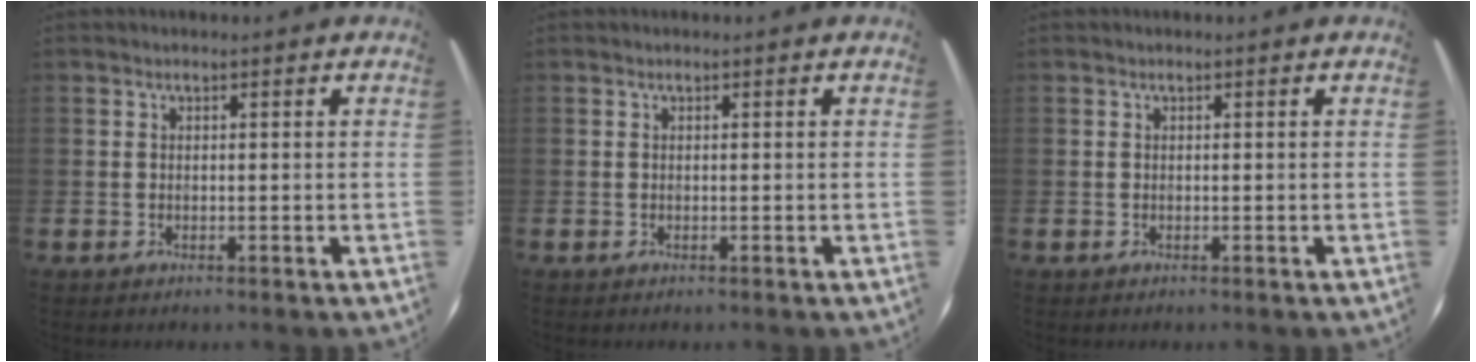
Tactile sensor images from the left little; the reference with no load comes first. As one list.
[{"total": 0.0}, {"total": 0.0}]